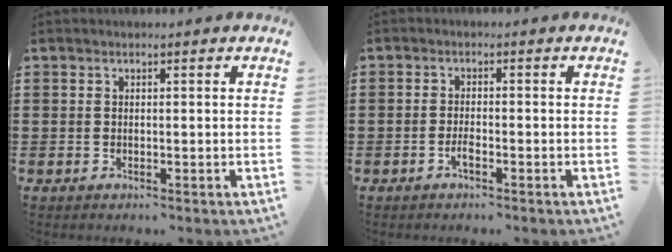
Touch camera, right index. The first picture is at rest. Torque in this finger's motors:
{"motor_torque": [1.72, 0.41, 0.31, 0.01]}